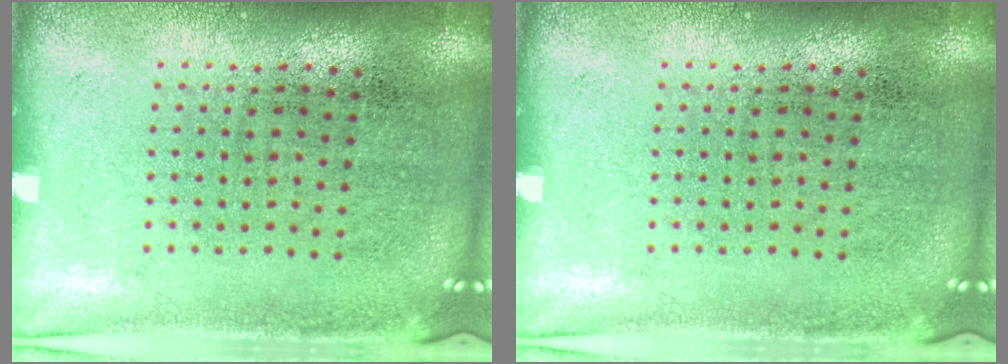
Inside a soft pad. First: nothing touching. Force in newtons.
{"total": 0.0}